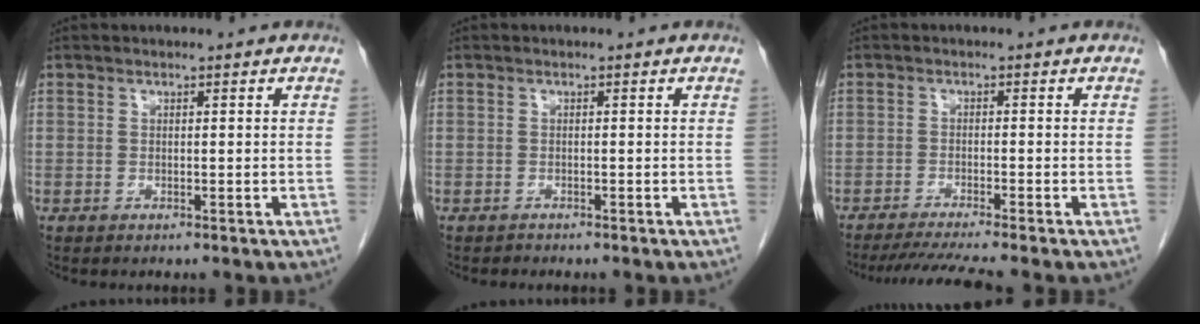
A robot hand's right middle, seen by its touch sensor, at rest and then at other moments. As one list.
[{"total": 0.5, "force": [-0.5, 0.1, -0.1], "torque": [-0.010, -0.003, -0.010]}, {"total": 7.0, "force": [-6.0, -1.3, 3.2], "torque": [-0.047, -0.021, -0.098]}]